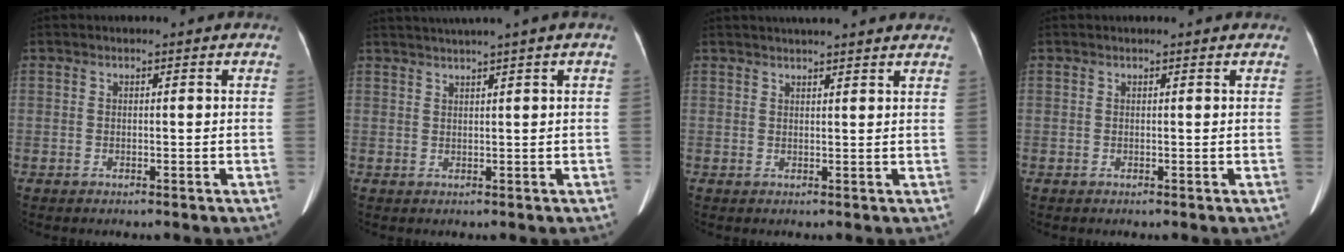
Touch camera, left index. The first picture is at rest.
{"total": 4.5, "force": [3.4, -1.4, 2.7], "torque": [-0.039, 0.019, 0.059]}
{"total": 11.1, "force": [10.1, 1.6, 4.4], "torque": [-0.054, 0.031, 0.116]}
{"total": 0.7, "force": [0.7, 0.1, 0.2], "torque": [-0.009, 0.001, 0.002]}